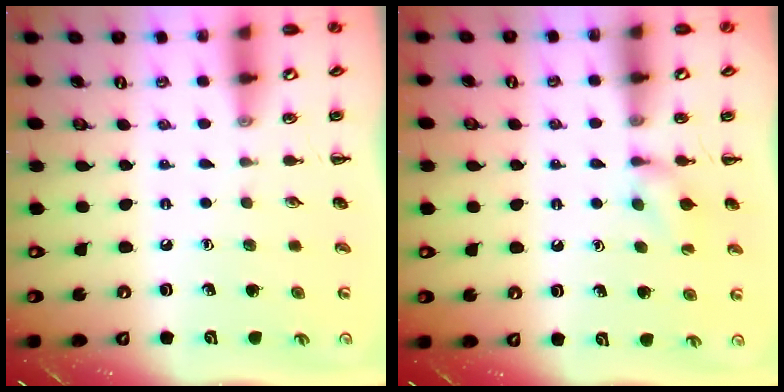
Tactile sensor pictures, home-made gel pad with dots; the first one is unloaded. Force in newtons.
{"total": 6.0, "press": 5.7, "slide": 2.0}